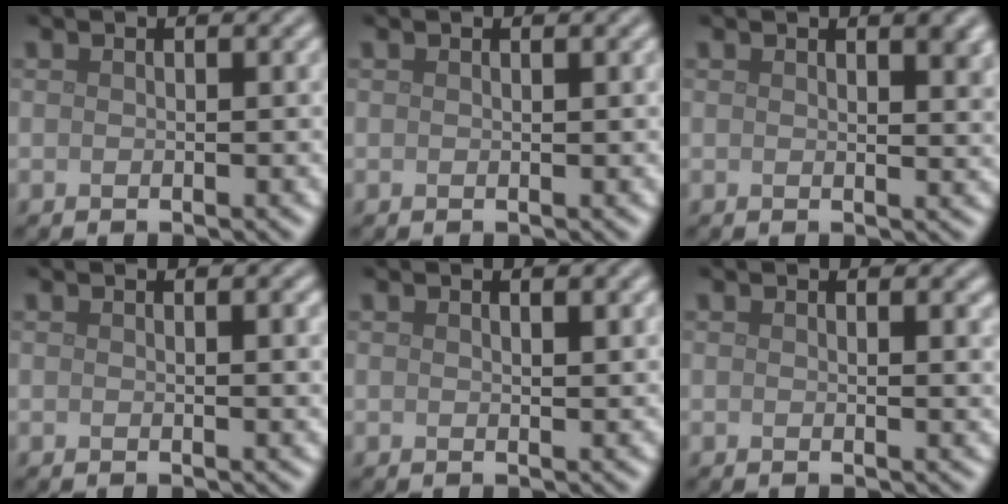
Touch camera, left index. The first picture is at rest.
{"total": 0.0}
{"total": 2.4, "force": [1.3, 0.8, 1.9], "torque": [-0.016, -0.002, 0.020]}
{"total": 1.2, "force": [0.5, 0.3, 1.0], "torque": [-0.010, 0.000, 0.005]}
{"total": 0.9, "force": [0.6, 0.2, 0.7], "torque": [-0.010, -0.002, 0.011]}
{"total": 1.2, "force": [0.7, 0.4, 0.9], "torque": [-0.006, 0.000, 0.010]}